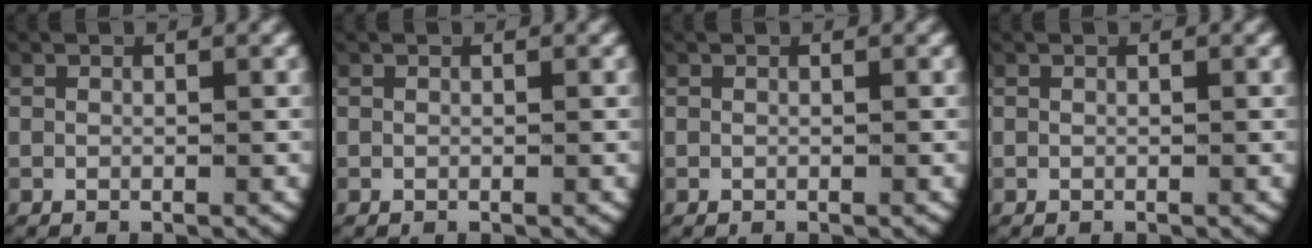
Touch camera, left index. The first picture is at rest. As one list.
[{"total": 0.0}, {"total": 0.0}, {"total": 0.0}]